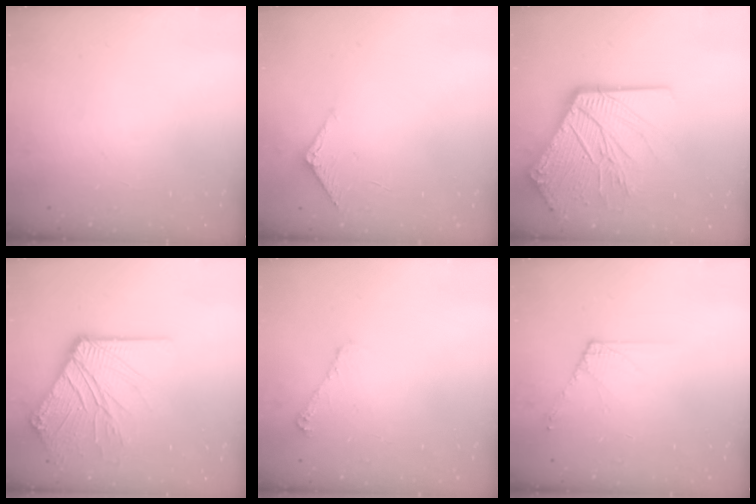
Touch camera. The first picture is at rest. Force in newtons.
{"total": 5.0, "press": 4.9, "slide": 0.5}
{"total": 23.5, "press": 23.2, "slide": 3.9}
{"total": 13.7, "press": 13.6, "slide": 2.1}
{"total": 5.3, "press": 5.2, "slide": 0.8}
{"total": 6.5, "press": 6.4, "slide": 1.1}